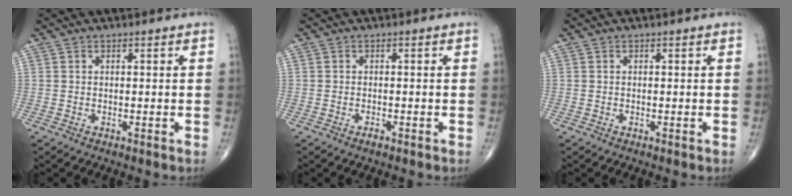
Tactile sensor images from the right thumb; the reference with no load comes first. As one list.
[{"total": 1.1, "force": [-0.7, 0.3, 0.7], "torque": [-0.014, 0.002, -0.013]}, {"total": 0.0}]